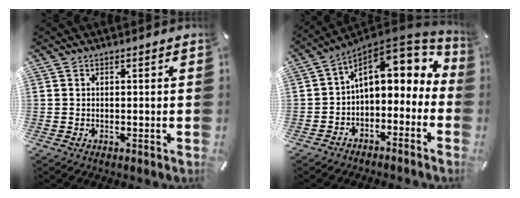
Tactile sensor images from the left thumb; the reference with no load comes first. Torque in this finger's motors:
{"motor_torque": [1.06, 3.21, 0.92, -0.48, 0.36]}